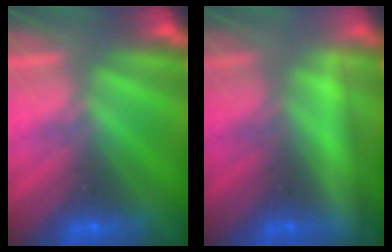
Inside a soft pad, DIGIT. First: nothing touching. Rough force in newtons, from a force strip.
{"total": 2.4}